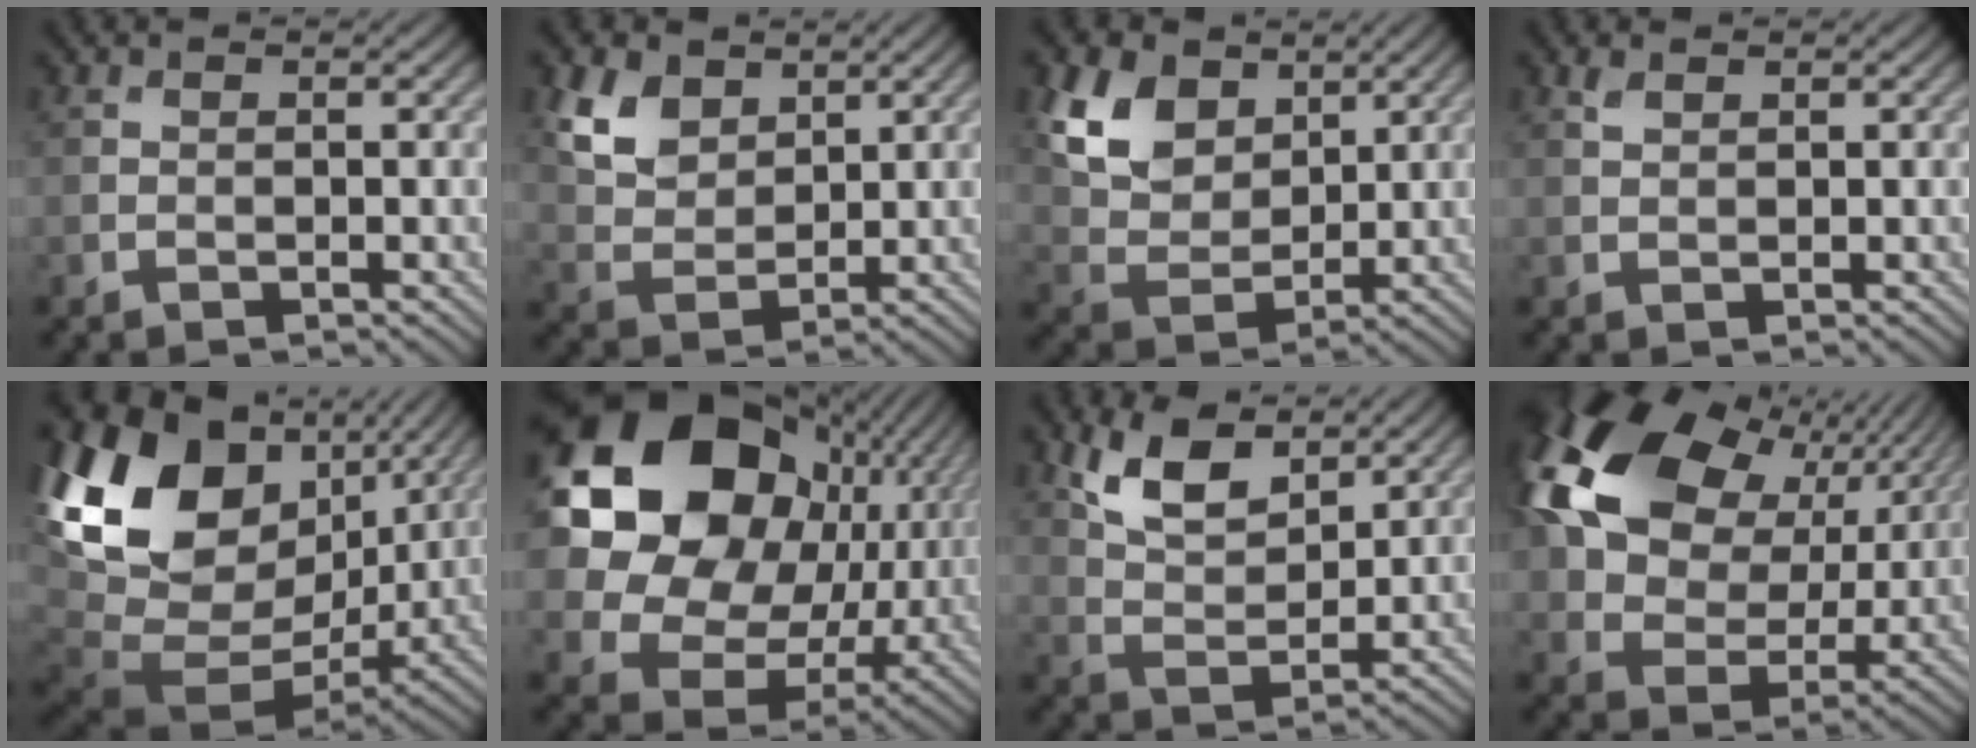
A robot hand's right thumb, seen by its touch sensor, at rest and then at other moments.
{"total": 6.4, "force": [3.4, 4.1, 3.4], "torque": [-0.091, -0.004, 0.068]}
{"total": 8.8, "force": [4.2, 5.9, 5.0], "torque": [-0.127, -0.002, 0.073]}
{"total": 1.0, "force": [0.7, 0.4, 0.5], "torque": [-0.017, 0.000, 0.016]}
{"total": 19.9, "force": [4.7, 14.2, 13.0], "torque": [-0.284, -0.020, 0.117]}
{"total": 22.9, "force": [6.6, 18.6, 11.7], "torque": [-0.327, 0.014, 0.150]}
{"total": 7.4, "force": [4.4, 3.6, 4.7], "torque": [-0.102, -0.004, 0.088]}
{"total": 19.5, "force": [6.8, 13.7, 12.1], "torque": [-0.272, 0.027, 0.121]}